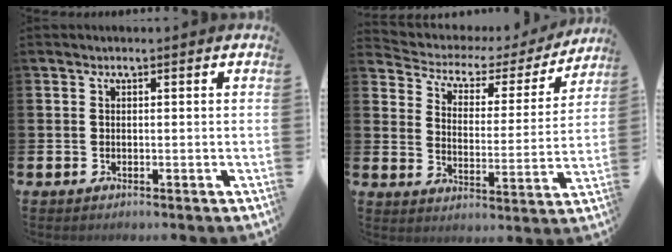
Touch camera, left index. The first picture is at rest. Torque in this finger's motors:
{"motor_torque": [0.86, -1.28, 0.21, 0.00]}